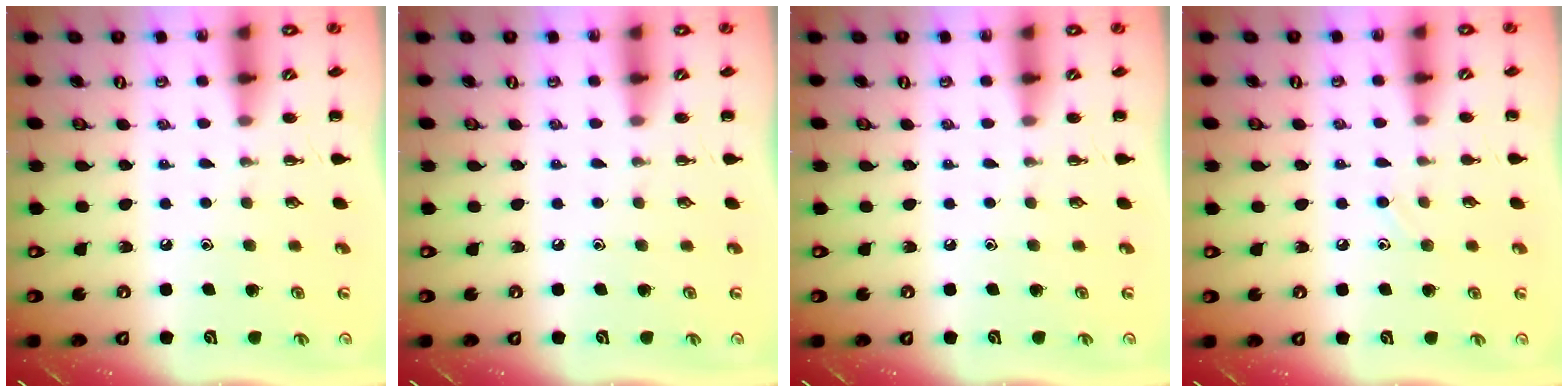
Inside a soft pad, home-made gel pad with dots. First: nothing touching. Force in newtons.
{"total": 0.0}
{"total": 0.0}
{"total": 6.7, "press": 6.2, "slide": 2.4}